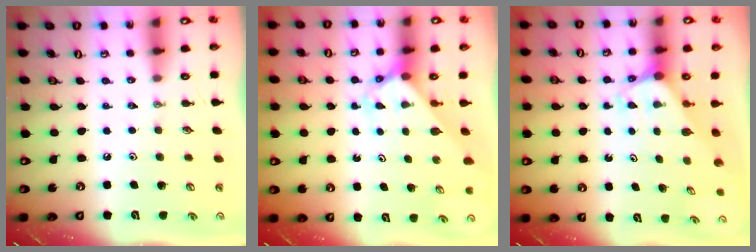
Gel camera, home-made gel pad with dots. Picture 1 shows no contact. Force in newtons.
{"total": 2.7, "press": 2.7, "slide": 0.2}
{"total": 2.0, "press": 2.0, "slide": 0.1}